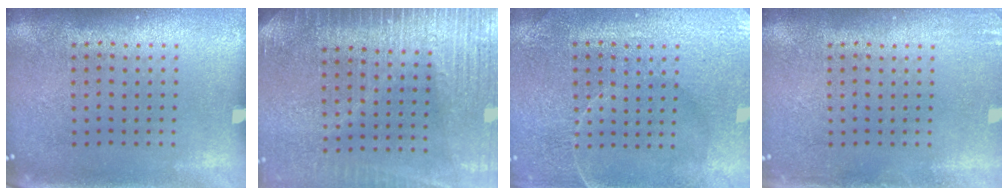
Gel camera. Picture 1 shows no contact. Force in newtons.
{"total": 3.6, "press": 3.2, "slide": 1.6}
{"total": 3.3, "press": 3.3, "slide": 0.4}
{"total": 1.3, "press": 1.3, "slide": 0.1}